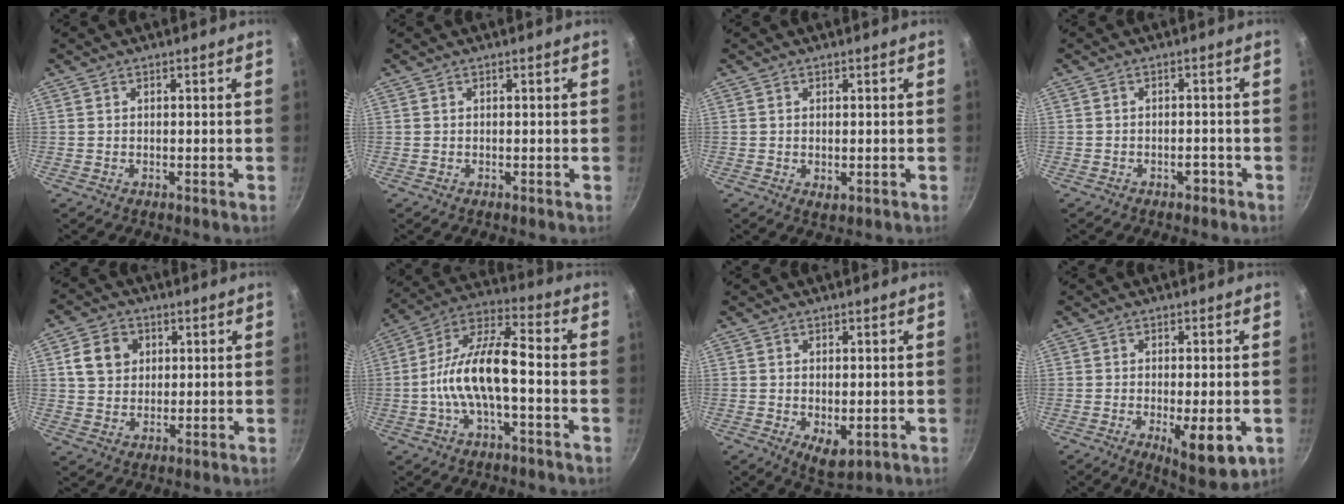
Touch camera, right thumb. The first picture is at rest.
{"total": 0.0}
{"total": 1.6, "force": [-0.3, 0.9, 1.3], "torque": [-0.022, -0.005, 0.000]}
{"total": 1.9, "force": [-1.2, 1.2, 0.8], "torque": [-0.005, 0.012, -0.017]}
{"total": 7.7, "force": [2.3, 6.3, 3.8], "torque": [-0.046, -0.003, 0.041]}
{"total": 13.8, "force": [-2.4, 5.1, 12.6], "torque": [-0.251, 0.048, -0.049]}
{"total": 4.9, "force": [-1.1, 2.5, 4.1], "torque": [-0.060, -0.014, -0.006]}
{"total": 8.7, "force": [-2.6, 2.8, 7.8], "torque": [-0.109, -0.016, -0.031]}